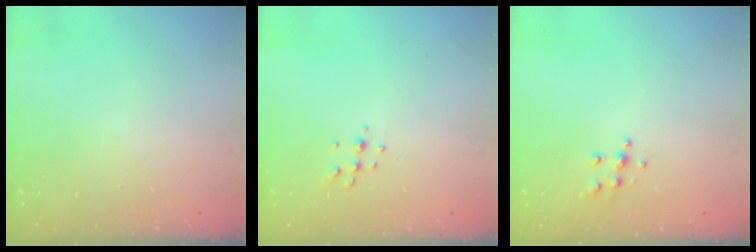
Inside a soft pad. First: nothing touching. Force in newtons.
{"total": 5.7, "press": 5.6, "slide": 1.0}
{"total": 5.9, "press": 5.9, "slide": 0.5}